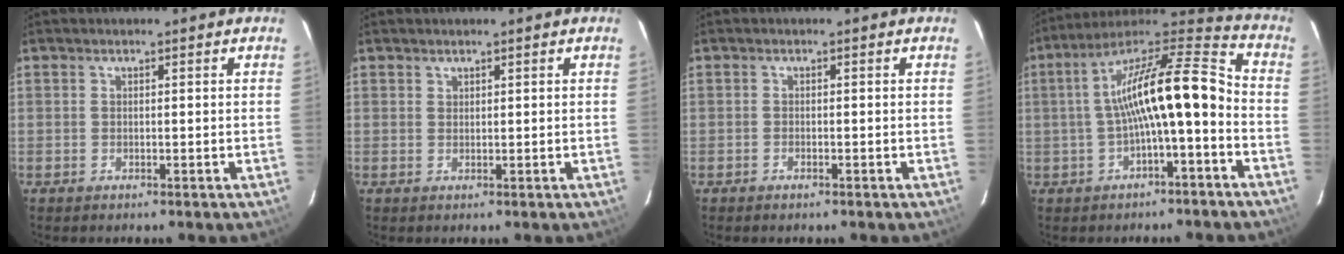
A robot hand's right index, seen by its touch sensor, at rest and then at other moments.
{"total": 0.7, "force": [0.6, 0.4, 0.1], "torque": [0.002, 0.003, 0.013]}
{"total": 0.9, "force": [-0.7, 0.4, 0.4], "torque": [-0.006, -0.001, -0.013]}
{"total": 17.0, "force": [-2.7, 3.7, 16.4], "torque": [-0.276, 0.033, -0.043]}